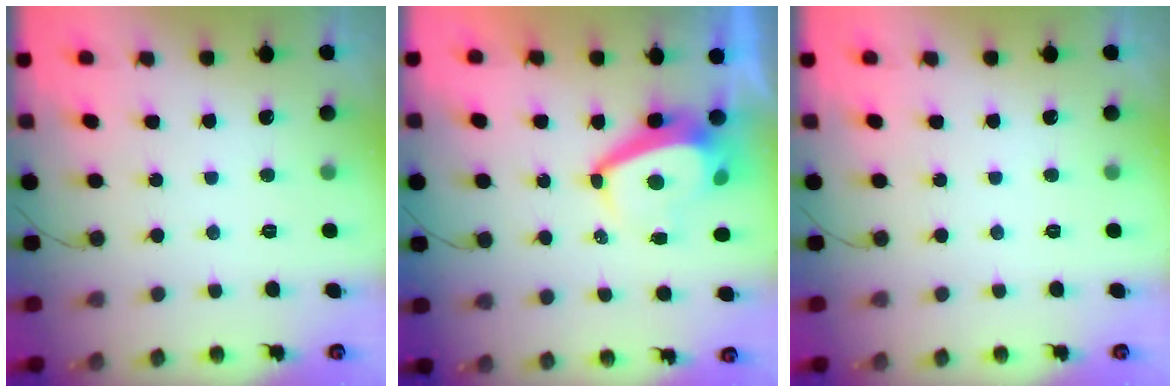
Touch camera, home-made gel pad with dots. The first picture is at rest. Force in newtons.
{"total": 6.8, "press": 6.7, "slide": 0.9}
{"total": 0.0}